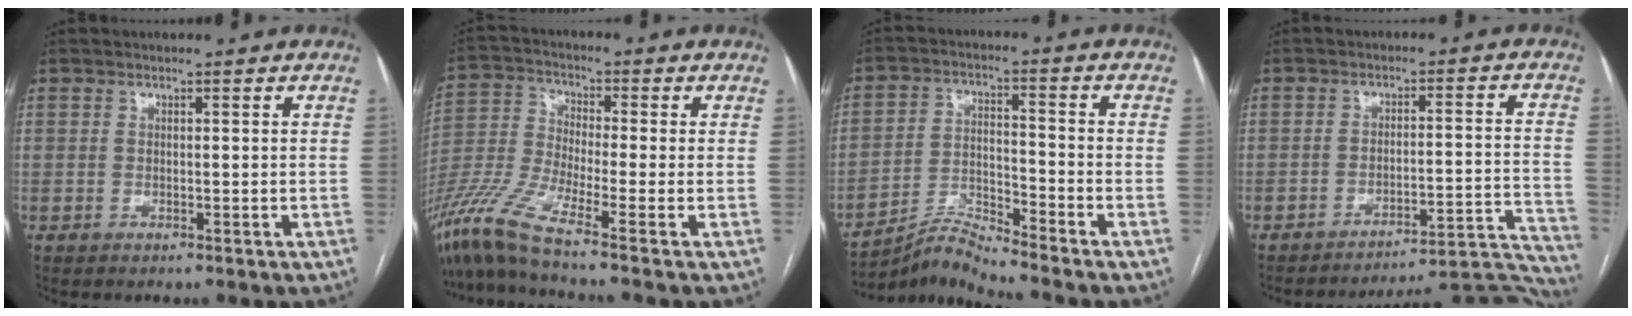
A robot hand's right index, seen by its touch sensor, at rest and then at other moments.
{"total": 10.7, "force": [-8.3, -2.1, 6.4], "torque": [-0.150, -0.020, -0.164]}
{"total": 7.2, "force": [-6.9, -1.9, 1.3], "torque": [-0.038, 0.003, -0.125]}
{"total": 19.0, "force": [-18.9, -0.5, 2.3], "torque": [0.027, 0.027, -0.231]}